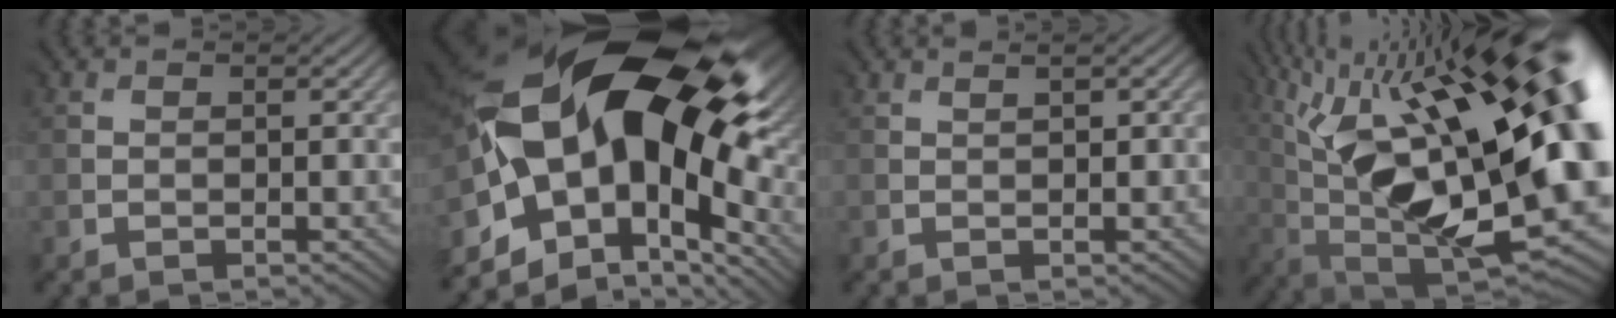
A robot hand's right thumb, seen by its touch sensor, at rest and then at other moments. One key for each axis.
{"total": 19.9, "fx": 1.1, "fy": 12.7, "fz": 15.3, "tx": -0.315, "ty": -0.028, "tz": 0.036}
{"total": 0.8, "fx": 0.5, "fy": -0.5, "fz": 0.2, "tx": -0.007, "ty": 0.005, "tz": 0.012}
{"total": 21.4, "fx": 3.5, "fy": 7.8, "fz": 19.7, "tx": -0.312, "ty": 0.007, "tz": 0.063}